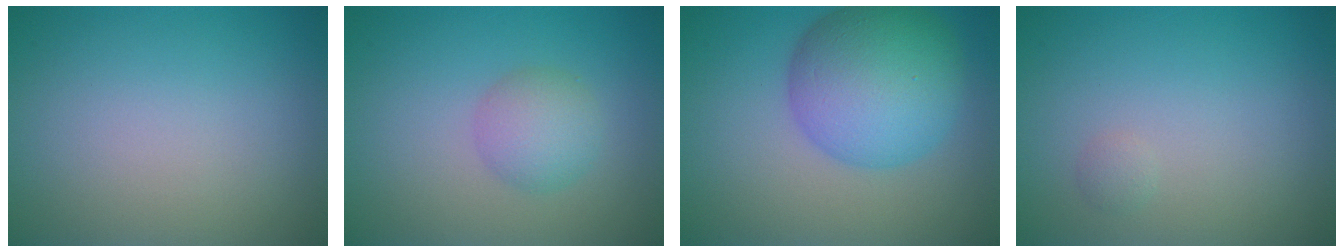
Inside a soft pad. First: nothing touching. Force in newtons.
{"total": 2.8, "press": 2.8, "slide": 0.0}
{"total": 9.0, "press": 9.0, "slide": 0.3}
{"total": 0.6, "press": 0.6, "slide": 0.1}